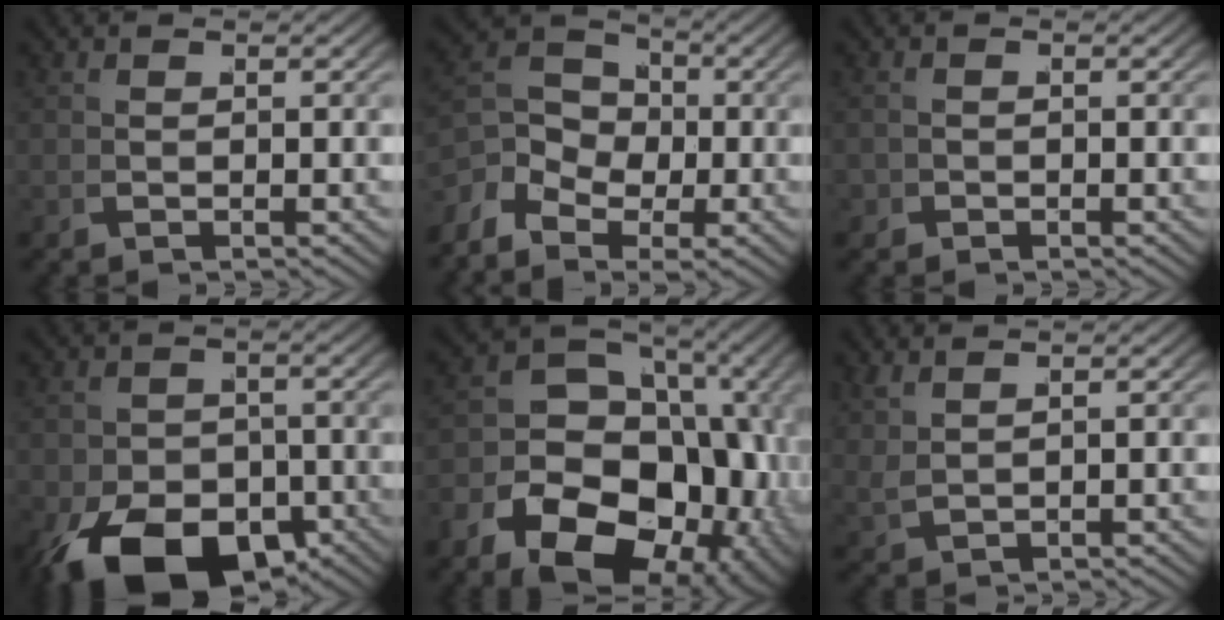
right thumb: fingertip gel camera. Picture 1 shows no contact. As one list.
[{"total": 5.6, "force": [0.0, 3.7, 4.1], "torque": [-0.060, 0.005, -0.012]}, {"total": 1.0, "force": [-0.7, 0.7, 0.0], "torque": [-0.001, -0.003, -0.012]}, {"total": 12.2, "force": [-5.8, 7.1, 8.0], "torque": [-0.139, -0.052, -0.066]}, {"total": 20.6, "force": [-3.7, 14.7, 14.0], "torque": [-0.227, -0.052, -0.048]}, {"total": 1.6, "force": [1.3, 0.2, 0.9], "torque": [-0.020, 0.006, 0.033]}]